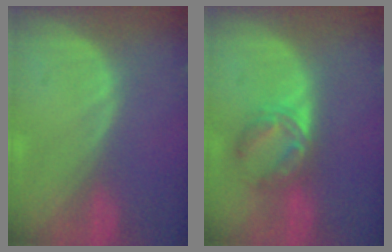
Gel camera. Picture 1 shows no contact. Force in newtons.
{"total": 5.6, "press": 5.6, "slide": 0.8}